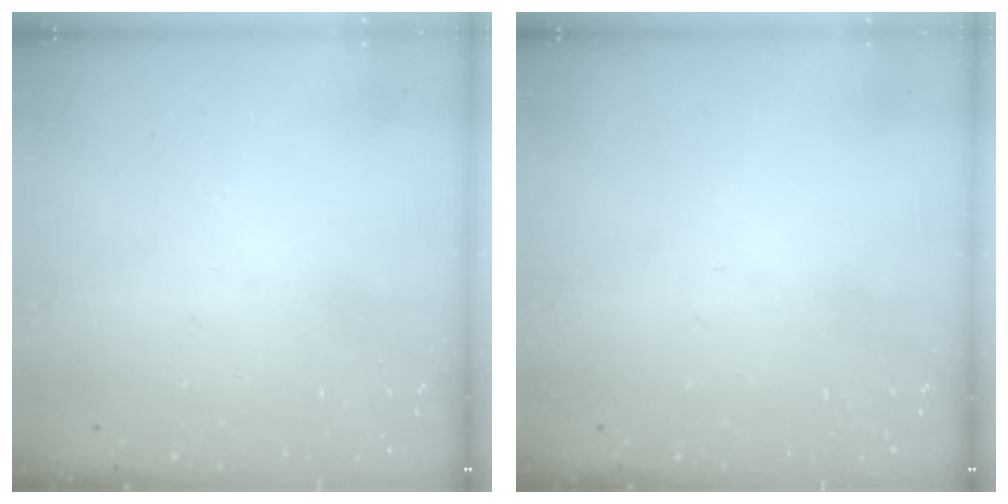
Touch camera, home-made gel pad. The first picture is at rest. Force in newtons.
{"total": 0.0}